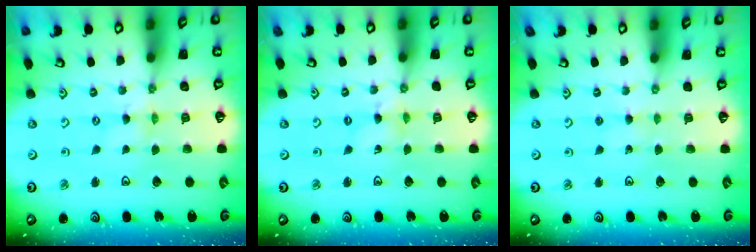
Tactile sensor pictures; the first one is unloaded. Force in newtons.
{"total": 1.4, "press": 1.4, "slide": 0.1}
{"total": 2.3, "press": 2.3, "slide": 0.3}